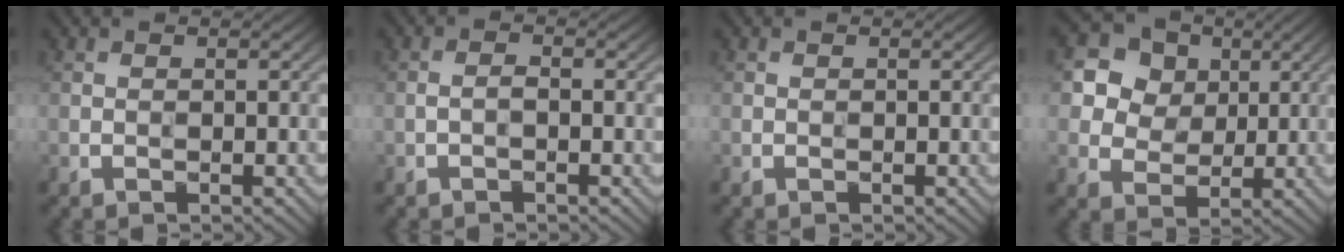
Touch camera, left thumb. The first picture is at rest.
{"total": 1.2, "force": [-0.6, 0.4, 0.9], "torque": [-0.019, 0.004, -0.015]}
{"total": 0.0}
{"total": 10.8, "force": [4.9, 8.6, 4.4], "torque": [-0.139, 0.014, 0.099]}